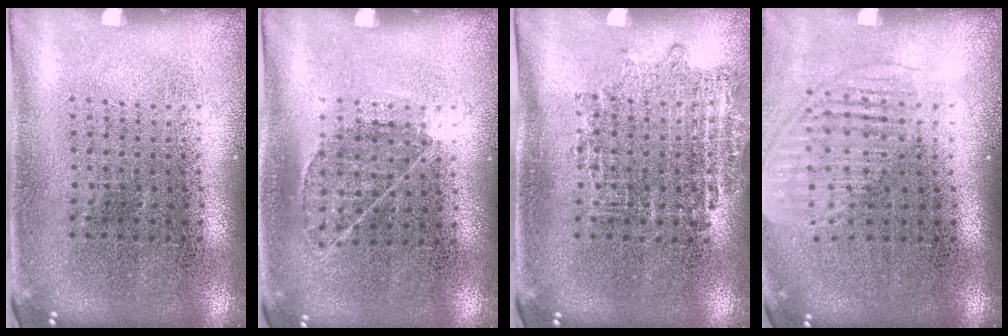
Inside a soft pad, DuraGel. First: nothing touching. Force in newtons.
{"total": 0.8, "press": 0.7, "slide": 0.5}
{"total": 0.9, "press": 0.9, "slide": 0.2}
{"total": 1.5, "press": 1.3, "slide": 0.8}